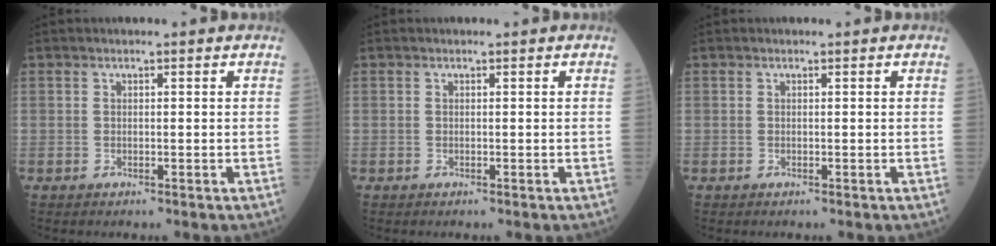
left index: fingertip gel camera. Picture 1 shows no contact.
{"total": 0.0}
{"total": 0.0}